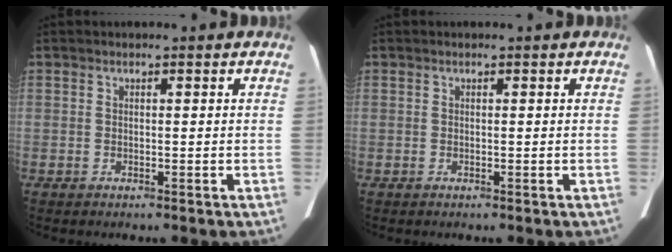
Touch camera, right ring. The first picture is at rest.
{"total": 0.0}